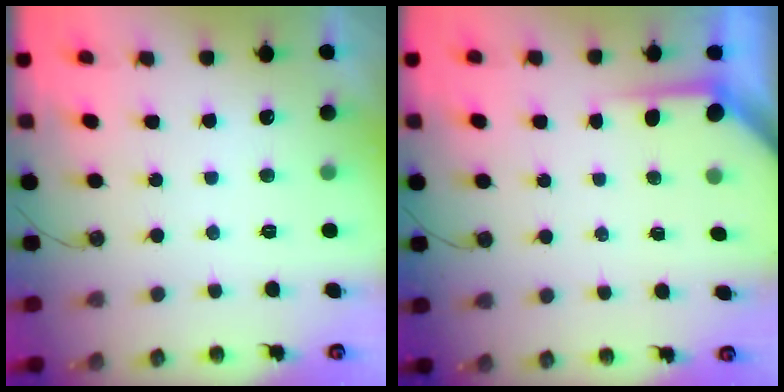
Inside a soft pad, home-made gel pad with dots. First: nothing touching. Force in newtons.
{"total": 3.4, "press": 3.4, "slide": 0.3}